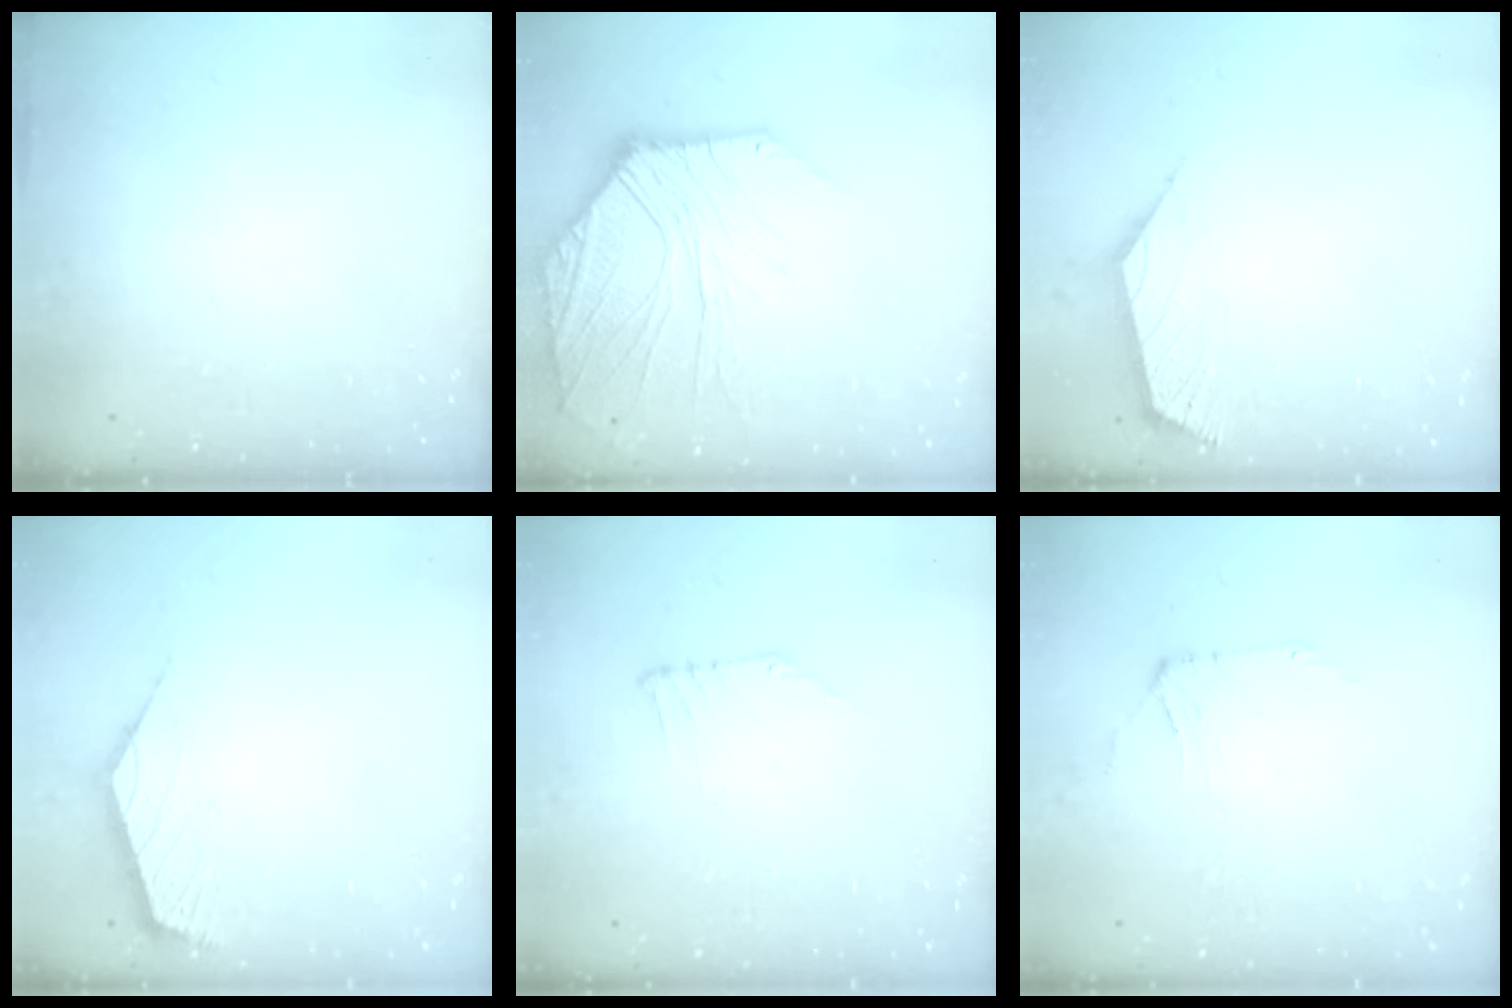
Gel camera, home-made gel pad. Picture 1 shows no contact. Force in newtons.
{"total": 12.2, "press": 12.0, "slide": 1.9}
{"total": 2.9, "press": 2.8, "slide": 0.7}
{"total": 2.6, "press": 2.6, "slide": 0.7}
{"total": 0.5, "press": 0.2, "slide": 0.5}
{"total": 0.6, "press": 0.4, "slide": 0.5}